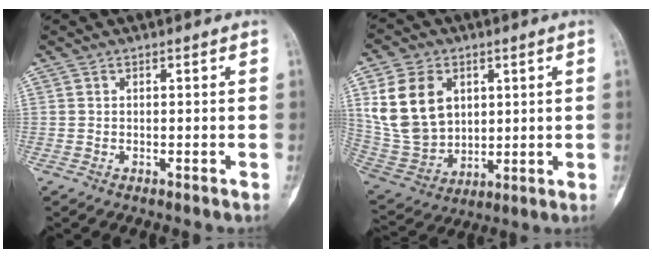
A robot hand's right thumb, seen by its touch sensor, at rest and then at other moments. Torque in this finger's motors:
{"motor_torque": [-0.24, 1.13, 1.73, 0.23, 0.26]}